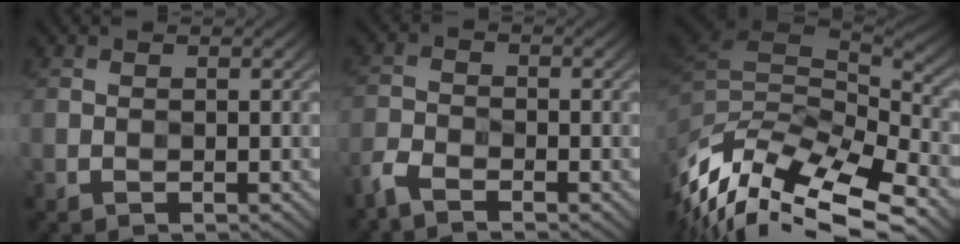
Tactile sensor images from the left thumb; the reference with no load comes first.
{"total": 3.3, "force": [-2.8, 0.9, 1.5], "torque": [-0.040, -0.008, -0.068]}
{"total": 14.3, "force": [-6.9, 6.2, 10.9], "torque": [-0.237, -0.015, -0.090]}